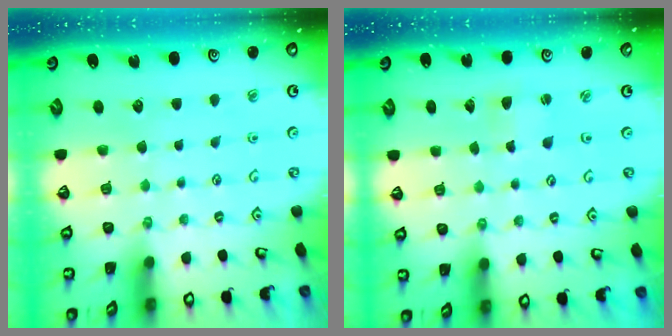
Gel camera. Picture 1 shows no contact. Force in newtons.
{"total": 2.9, "press": 2.8, "slide": 0.4}